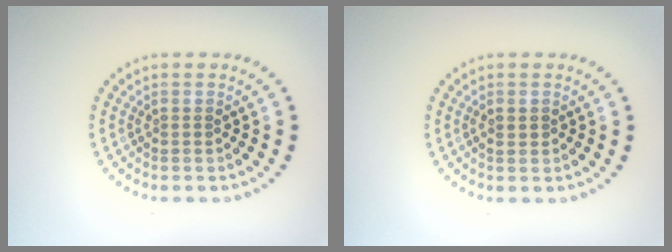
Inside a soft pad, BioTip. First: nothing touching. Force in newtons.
{"total": 0.7, "press": 0.6, "slide": 0.3}